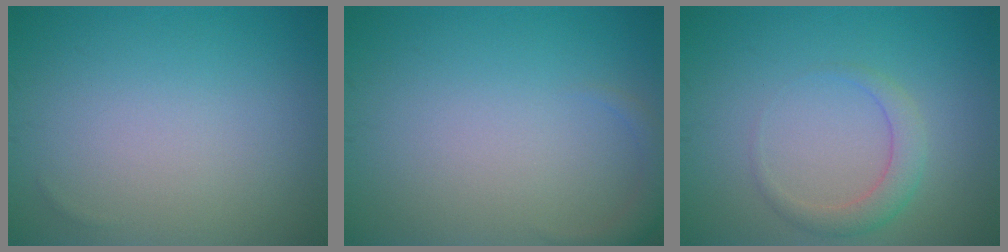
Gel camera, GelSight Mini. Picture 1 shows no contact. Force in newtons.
{"total": 1.4, "press": 1.4, "slide": 0.1}
{"total": 2.3, "press": 2.3, "slide": 0.1}